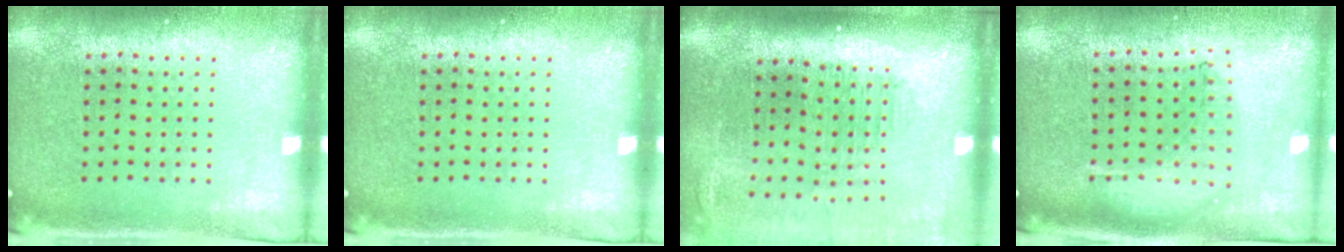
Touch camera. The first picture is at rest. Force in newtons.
{"total": 0.0}
{"total": 1.7, "press": 1.5, "slide": 0.7}
{"total": 1.0, "press": 0.9, "slide": 0.3}